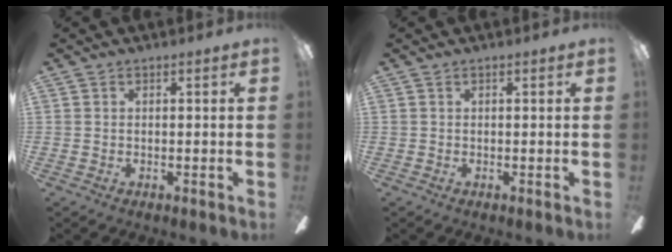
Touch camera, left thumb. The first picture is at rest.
{"total": 0.0}